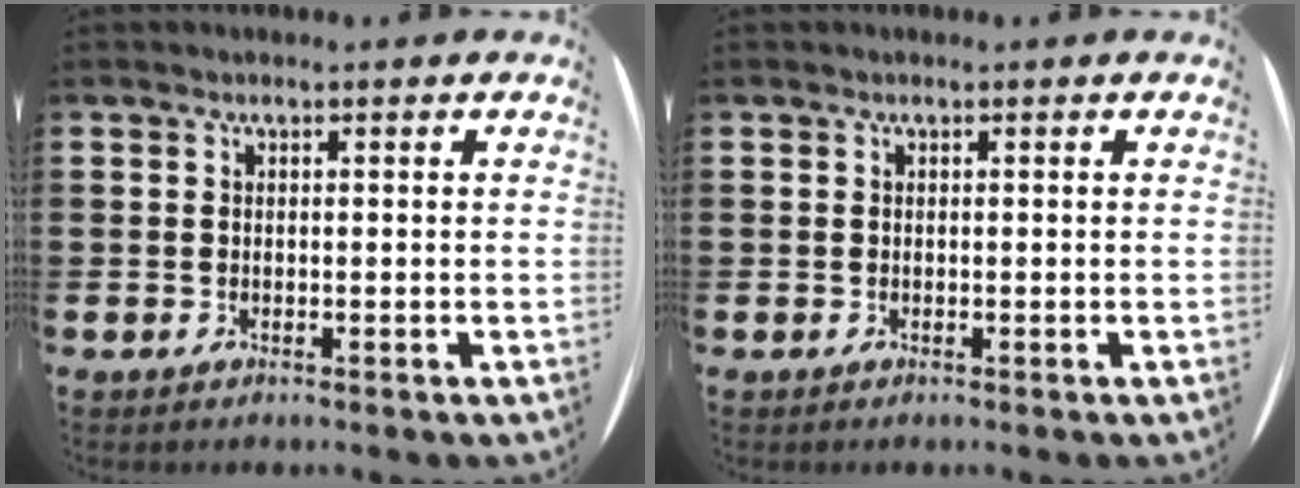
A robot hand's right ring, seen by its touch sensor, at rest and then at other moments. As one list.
[{"total": 0.0}]